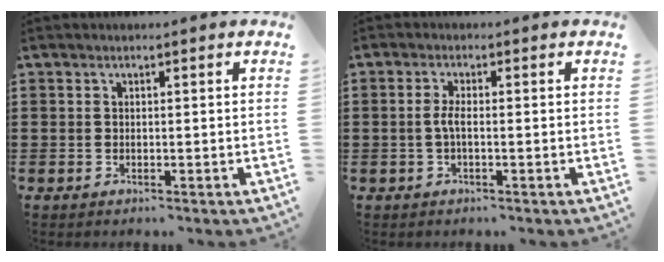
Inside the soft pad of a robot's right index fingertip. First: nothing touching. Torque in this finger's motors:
{"motor_torque": [0.33, 0.27, 0.26, 0.09]}